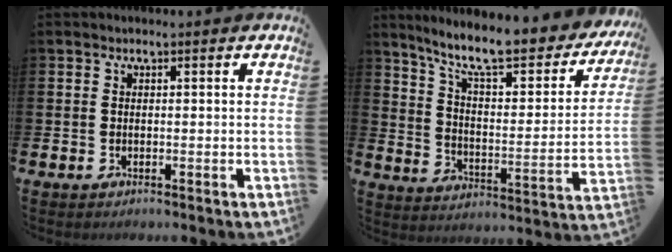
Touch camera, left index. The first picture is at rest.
{"total": 10.2, "force": [8.5, 2.2, 5.1], "torque": [-0.125, -0.062, 0.139]}